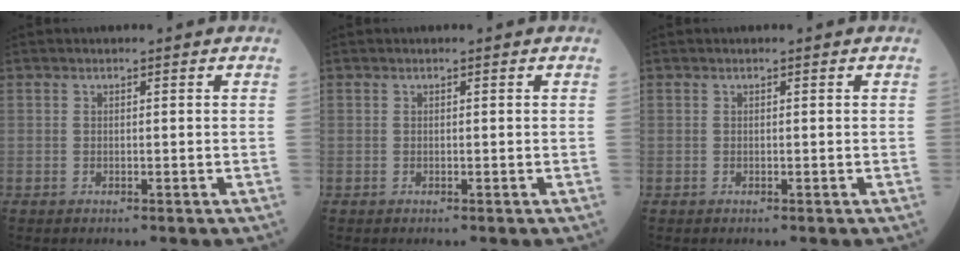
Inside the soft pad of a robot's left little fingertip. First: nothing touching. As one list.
[{"total": 0.0}, {"total": 0.0}]